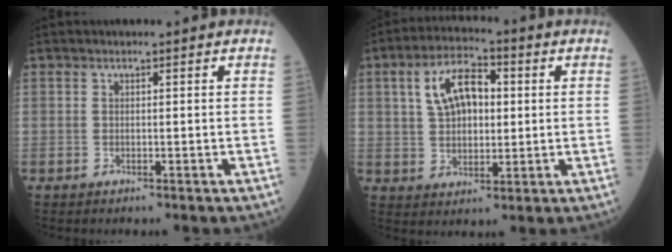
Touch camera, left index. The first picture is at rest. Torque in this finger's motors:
{"motor_torque": [0.48, -0.40, 0.21, 0.04]}